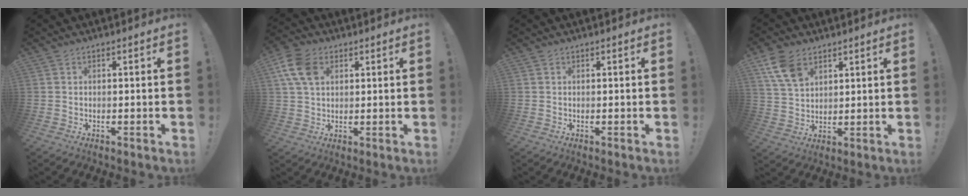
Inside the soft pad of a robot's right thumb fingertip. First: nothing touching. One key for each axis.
{"total": 11.3, "fx": 4.0, "fy": 7.9, "fz": 6.9, "tx": -0.130, "ty": -0.002, "tz": 0.080}
{"total": 0.0}
{"total": 10.0, "fx": 5.7, "fy": 6.2, "fz": 5.4, "tx": -0.104, "ty": -0.021, "tz": 0.113}